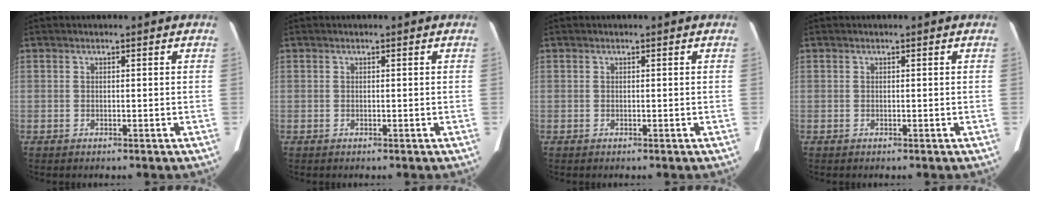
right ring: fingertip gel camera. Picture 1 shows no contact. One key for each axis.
{"total": 0.0}
{"total": 0.0}
{"total": 0.0}